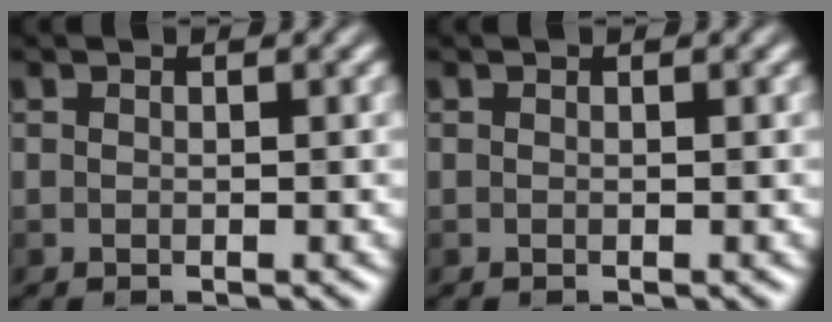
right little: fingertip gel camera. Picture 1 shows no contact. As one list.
[{"total": 0.0}]